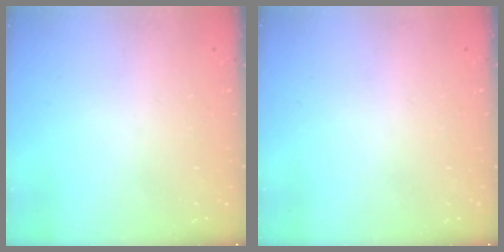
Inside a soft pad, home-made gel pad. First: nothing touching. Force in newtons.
{"total": 0.0}